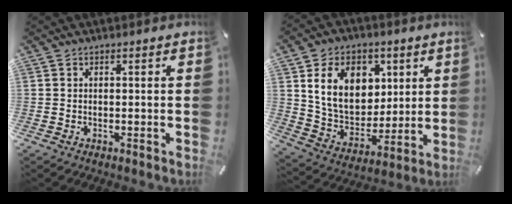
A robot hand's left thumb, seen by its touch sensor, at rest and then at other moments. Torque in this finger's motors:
{"motor_torque": [2.68, 2.33, 1.47, -1.30, 0.20]}